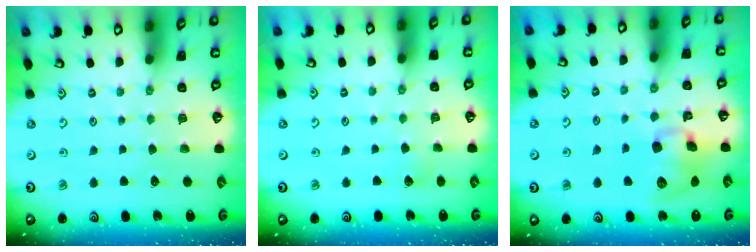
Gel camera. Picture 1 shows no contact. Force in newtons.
{"total": 2.9, "press": 2.9, "slide": 0.4}
{"total": 10.7, "press": 10.5, "slide": 1.6}